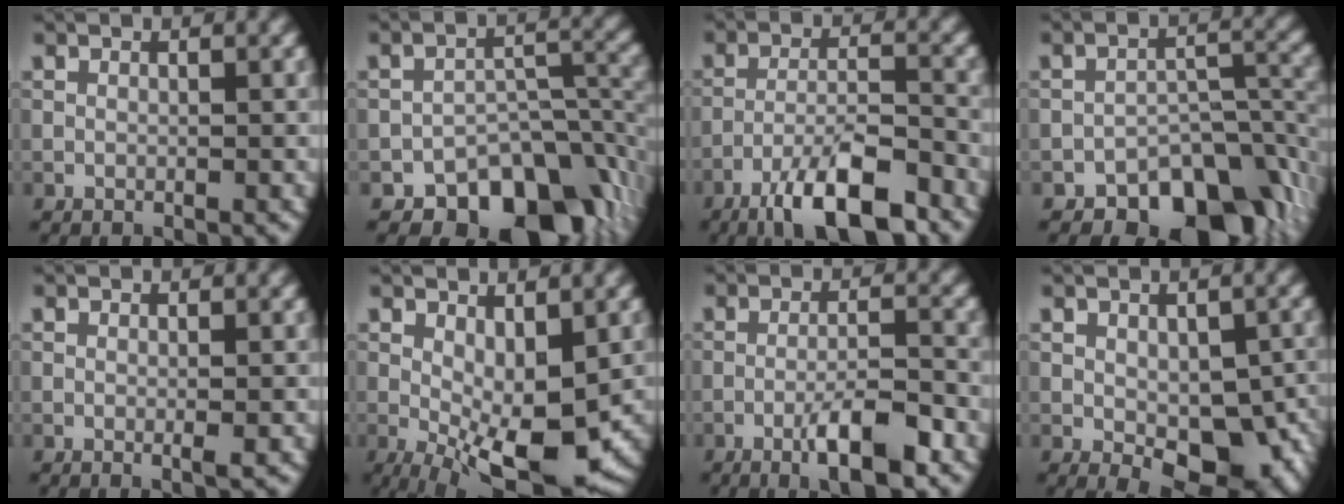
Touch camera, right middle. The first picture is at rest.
{"total": 10.4, "force": [-7.3, 5.6, 4.8], "torque": [-0.045, -0.007, -0.111]}
{"total": 8.3, "force": [-5.7, 2.0, 5.7], "torque": [-0.096, 0.003, -0.102]}
{"total": 8.8, "force": [-6.0, 4.7, 4.4], "torque": [-0.034, -0.006, -0.099]}
{"total": 1.0, "force": [-0.1, 0.1, 1.0], "torque": [-0.015, -0.003, -0.002]}
{"total": 8.3, "force": [-1.4, 3.2, 7.6], "torque": [-0.137, -0.011, -0.018]}
{"total": 5.2, "force": [-2.8, 0.9, 4.3], "torque": [-0.074, 0.005, -0.049]}
{"total": 8.6, "force": [-2.6, 4.7, 6.8], "torque": [-0.103, -0.026, -0.023]}